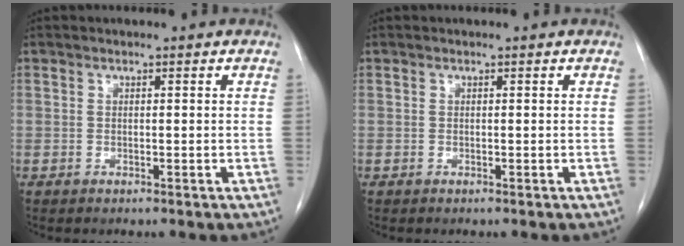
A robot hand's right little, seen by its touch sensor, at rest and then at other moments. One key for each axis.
{"total": 0.0}